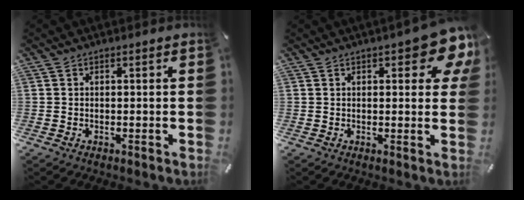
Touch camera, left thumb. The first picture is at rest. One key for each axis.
{"total": 9.2, "fx": 4.3, "fy": 3.6, "fz": 7.3, "tx": -0.088, "ty": -0.024, "tz": 0.069}